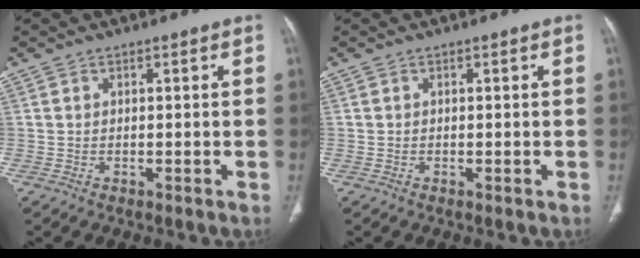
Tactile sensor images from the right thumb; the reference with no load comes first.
{"total": 0.0}